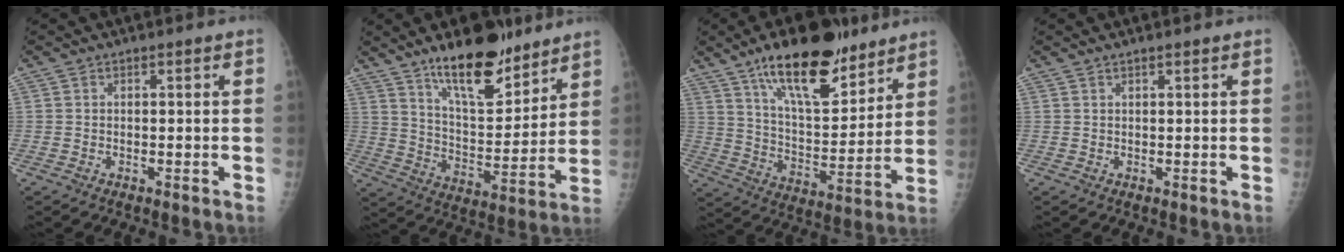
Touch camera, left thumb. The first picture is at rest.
{"total": 16.4, "force": [11.9, 5.8, 9.6], "torque": [-0.117, -0.084, 0.204]}
{"total": 20.0, "force": [13.4, 7.6, 12.7], "torque": [-0.169, -0.071, 0.229]}
{"total": 0.8, "force": [0.6, 0.0, 0.4], "torque": [-0.007, 0.000, 0.014]}